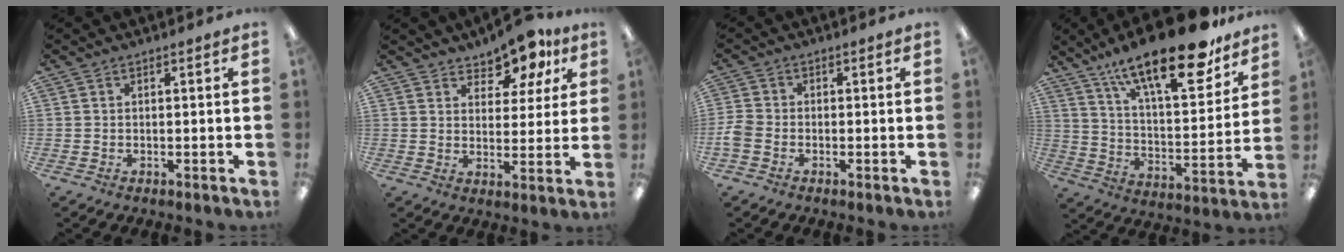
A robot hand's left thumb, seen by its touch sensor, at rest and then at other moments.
{"total": 9.5, "force": [7.9, 4.1, 3.4], "torque": [-0.041, -0.057, 0.141]}
{"total": 3.0, "force": [-1.5, 2.0, 1.5], "torque": [-0.029, 0.004, -0.026]}
{"total": 22.7, "force": [16.8, 5.9, 14.2], "torque": [-0.216, -0.114, 0.273]}